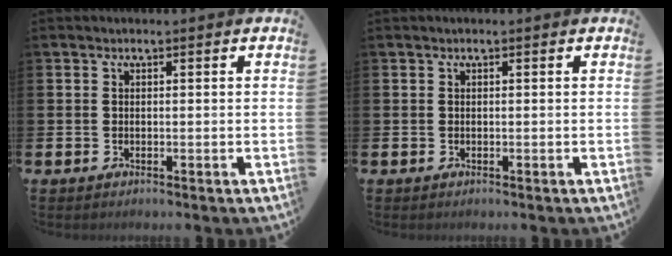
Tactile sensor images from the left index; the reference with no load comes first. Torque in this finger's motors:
{"motor_torque": [-0.08, -0.35, -0.20, 0.06]}